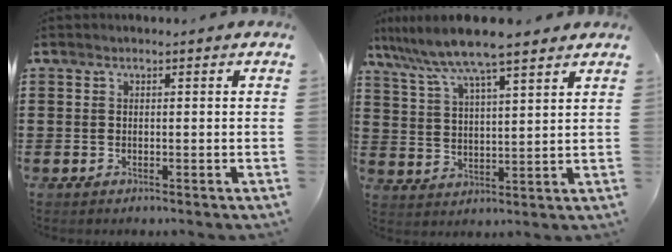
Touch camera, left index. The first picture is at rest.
{"total": 8.1, "force": [6.9, 0.3, 4.2], "torque": [-0.105, -0.027, 0.119]}